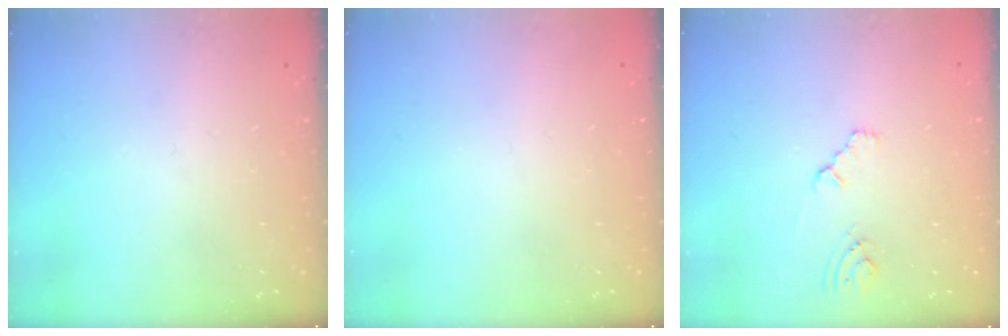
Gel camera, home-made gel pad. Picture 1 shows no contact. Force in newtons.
{"total": 0.0}
{"total": 2.1, "press": 2.1, "slide": 0.4}